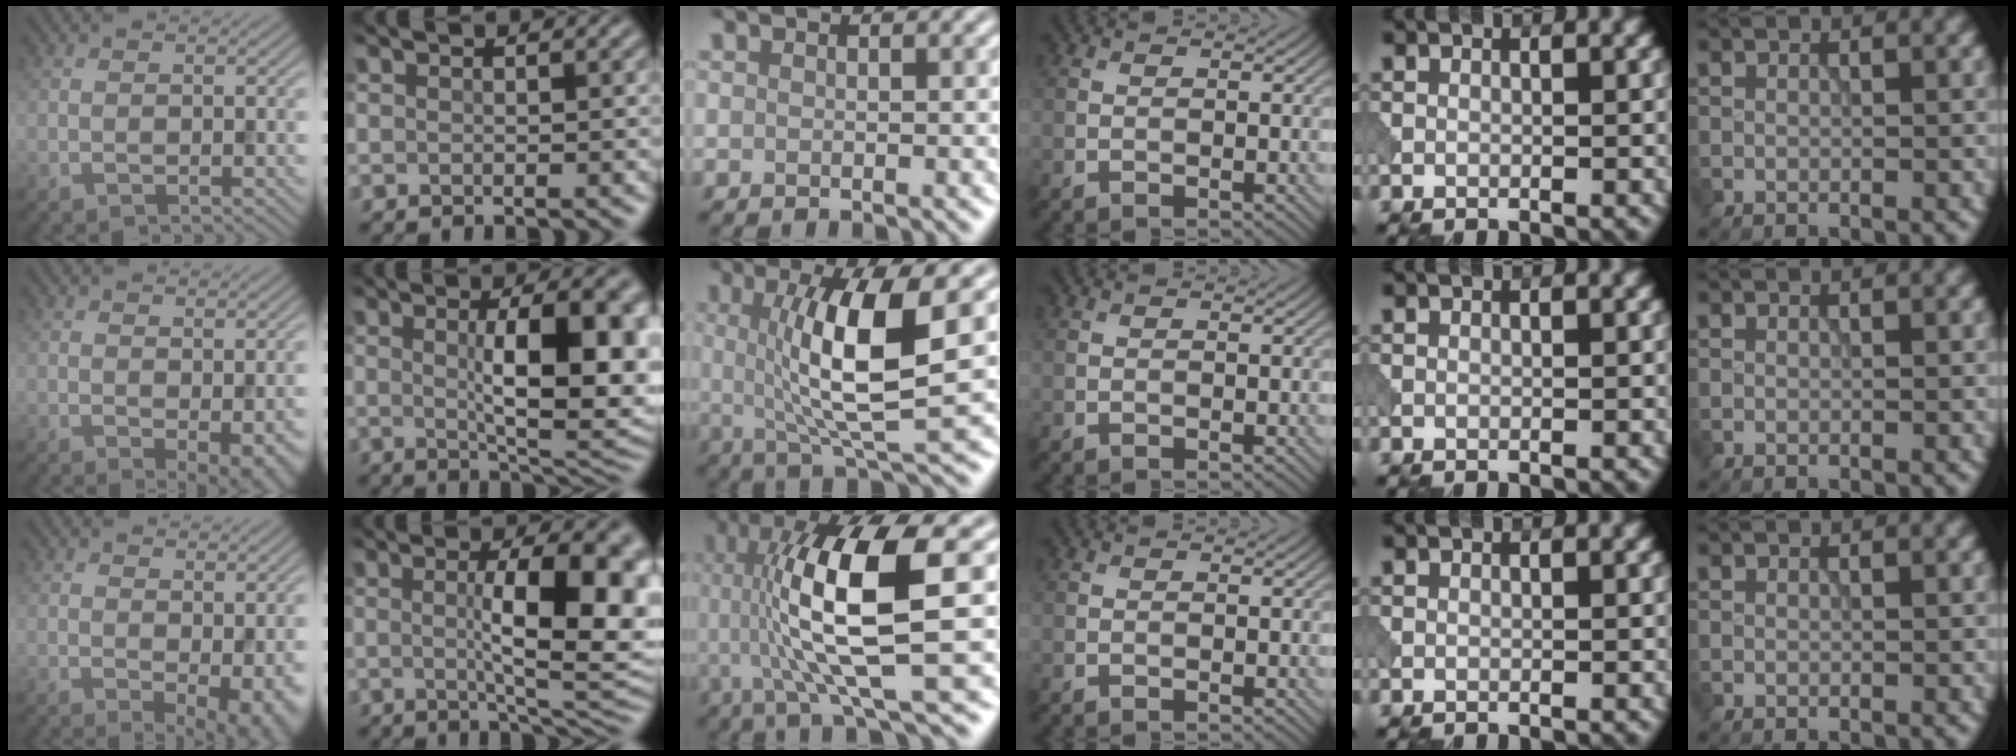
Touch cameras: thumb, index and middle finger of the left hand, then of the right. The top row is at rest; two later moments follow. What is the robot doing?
{"motion": "pour", "object": "beaker"}